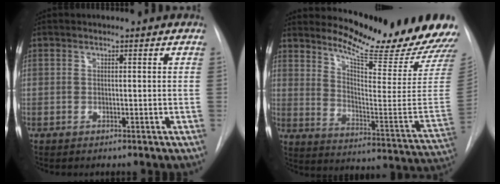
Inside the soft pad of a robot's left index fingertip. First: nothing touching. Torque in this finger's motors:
{"motor_torque": [-0.32, -0.83, 0.21, 0.01]}